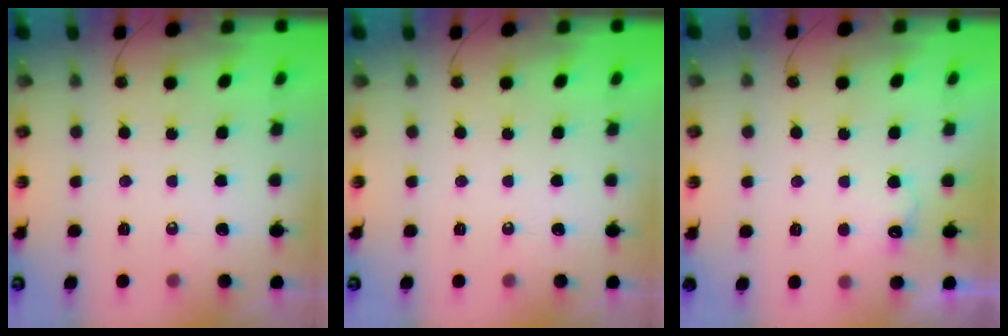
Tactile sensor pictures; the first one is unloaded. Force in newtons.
{"total": 0.0}
{"total": 5.9, "press": 5.8, "slide": 1.3}